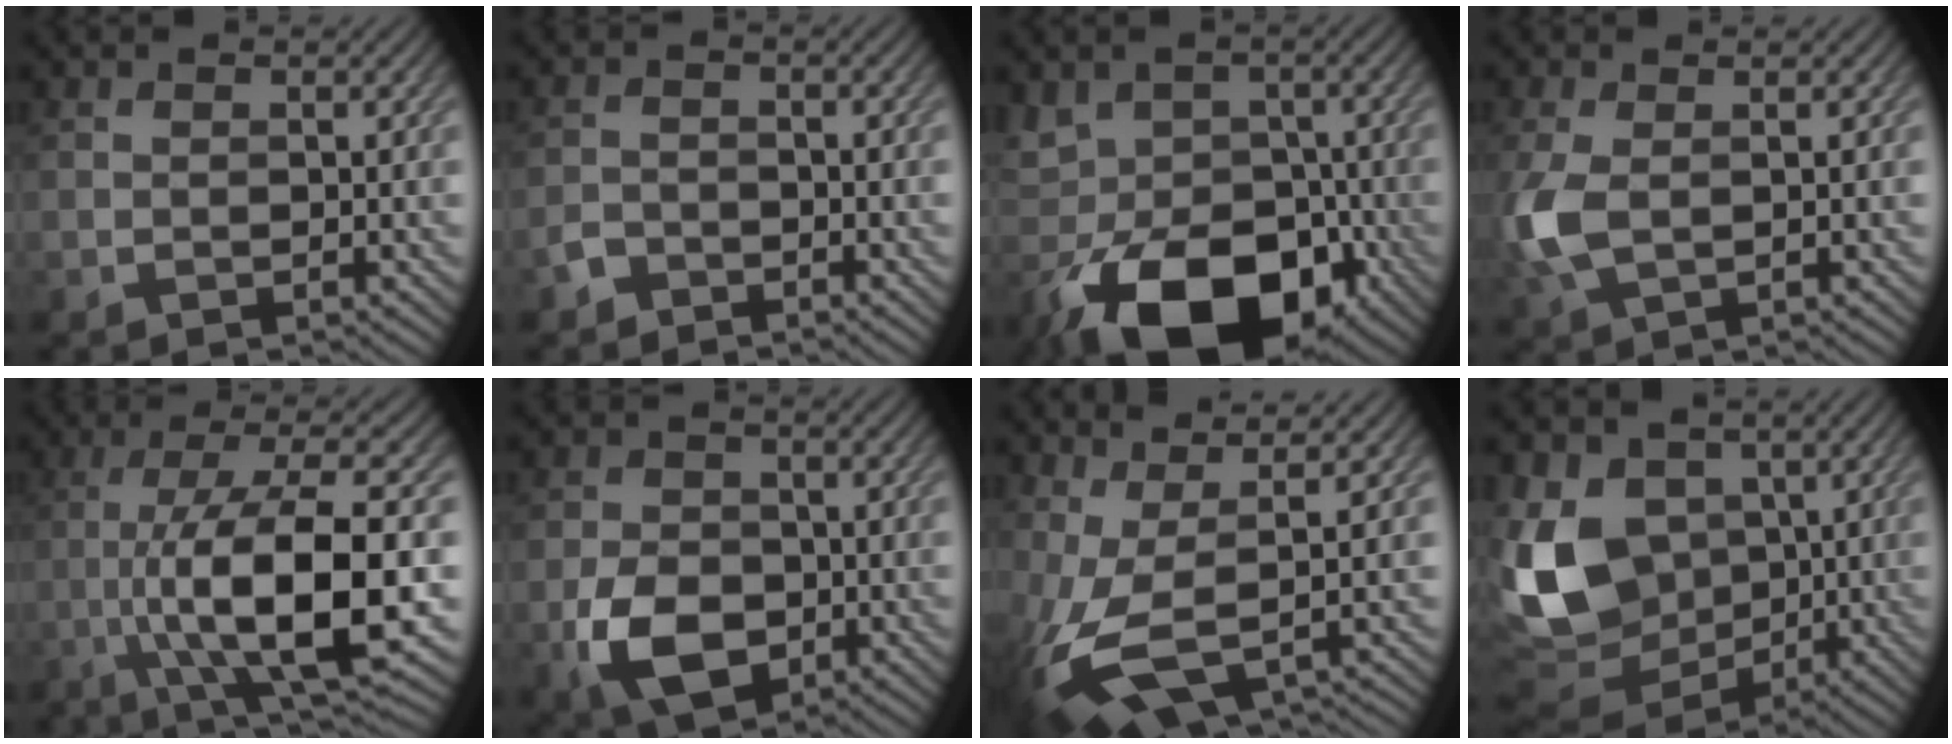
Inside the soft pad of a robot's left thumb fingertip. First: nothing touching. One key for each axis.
{"total": 2.1, "fx": -1.7, "fy": 1.1, "fz": 0.3, "tx": -0.005, "ty": 0.003, "tz": -0.042}
{"total": 16.6, "fx": -7.4, "fy": 10.5, "fz": 10.5, "tx": -0.205, "ty": -0.047, "tz": -0.119}
{"total": 5.3, "fx": -0.1, "fy": 3.0, "fz": 4.4, "tx": -0.129, "ty": -0.005, "tz": -0.002}
{"total": 13.5, "fx": -2.9, "fy": 3.8, "fz": 12.6, "tx": -0.222, "ty": 0.002, "tz": -0.050}
{"total": 7.6, "fx": -2.6, "fy": 5.3, "fz": 4.8, "tx": -0.107, "ty": -0.012, "tz": -0.054}
{"total": 9.6, "fx": -0.8, "fy": 3.9, "fz": 8.8, "tx": -0.219, "ty": -0.014, "tz": -0.009}
{"total": 16.8, "fx": 0.9, "fy": 12.8, "fz": 10.8, "tx": -0.266, "ty": -0.014, "tz": 0.029}